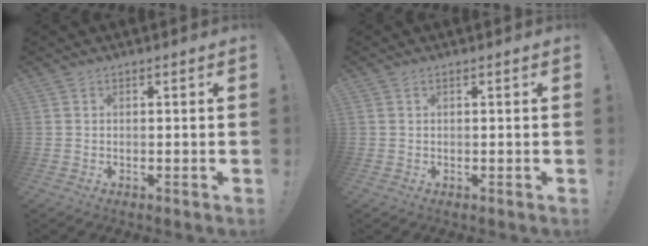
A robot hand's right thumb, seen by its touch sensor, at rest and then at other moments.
{"total": 0.7, "force": [0.3, 0.4, 0.4], "torque": [-0.017, 0.004, 0.008]}